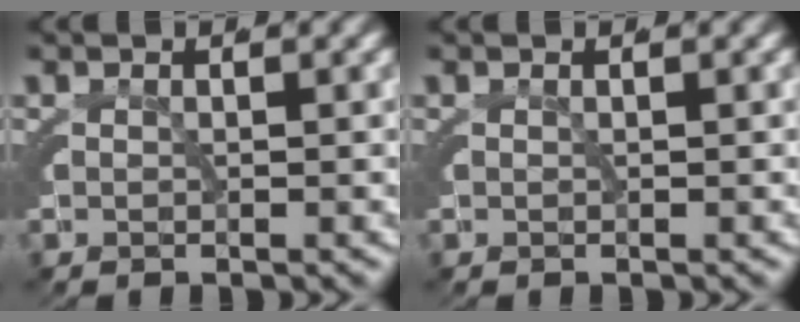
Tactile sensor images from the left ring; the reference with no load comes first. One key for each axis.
{"total": 0.0}